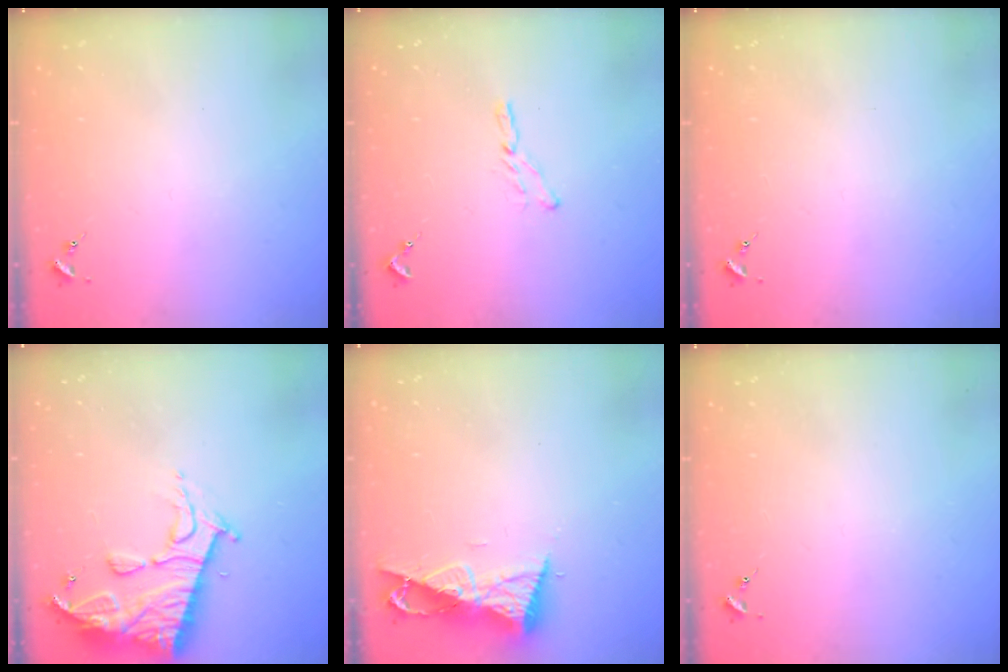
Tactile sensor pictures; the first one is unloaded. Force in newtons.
{"total": 5.2, "press": 5.2, "slide": 0.3}
{"total": 0.0}
{"total": 15.1, "press": 15.0, "slide": 1.6}
{"total": 9.0, "press": 9.0, "slide": 0.8}
{"total": 0.0}